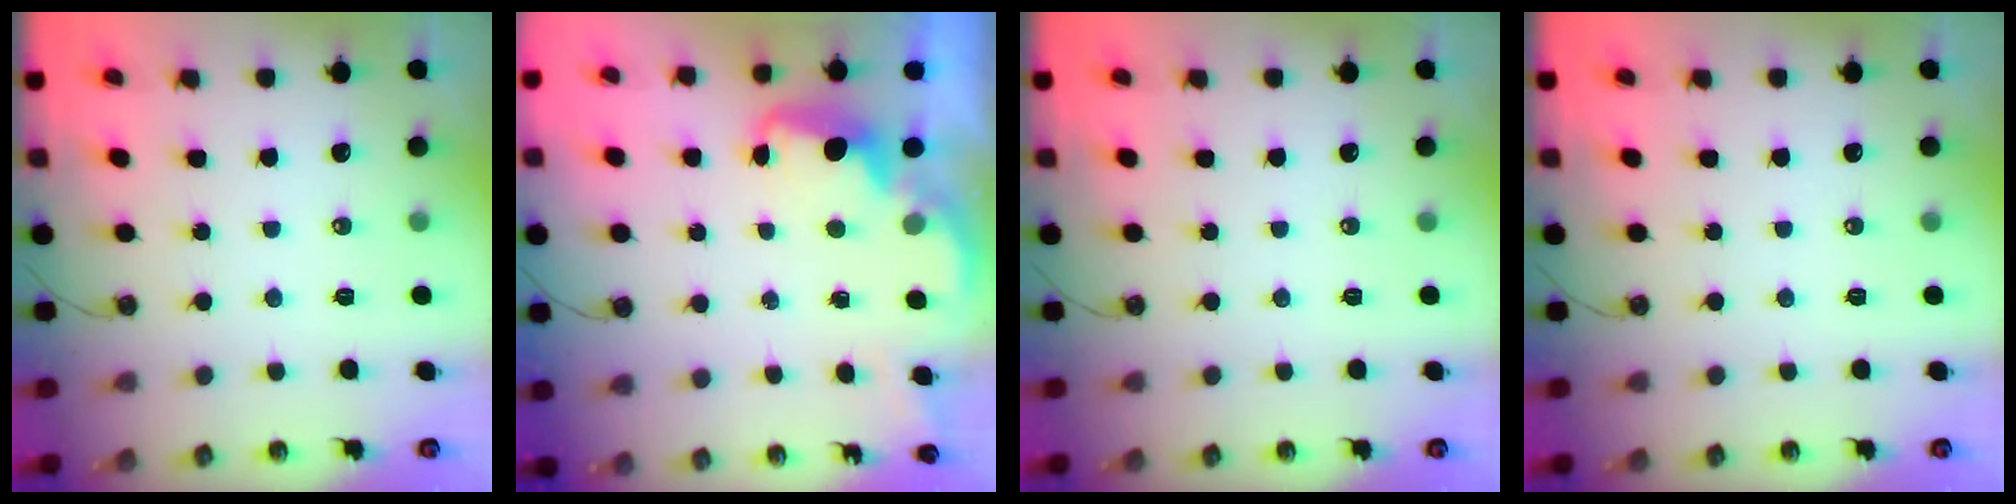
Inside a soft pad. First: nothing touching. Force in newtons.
{"total": 2.1, "press": 2.1, "slide": 0.6}
{"total": 0.0}
{"total": 0.0}